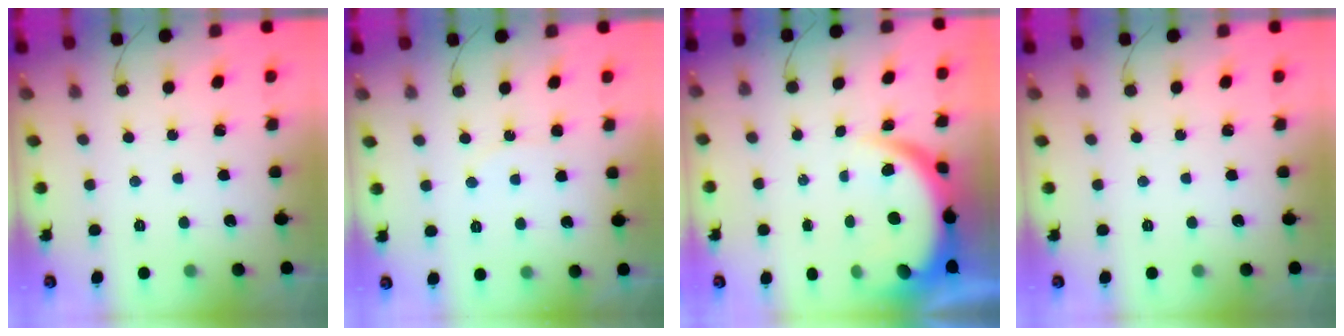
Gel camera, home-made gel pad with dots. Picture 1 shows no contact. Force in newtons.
{"total": 5.1, "press": 5.0, "slide": 0.4}
{"total": 7.6, "press": 7.6, "slide": 0.6}
{"total": 0.0}